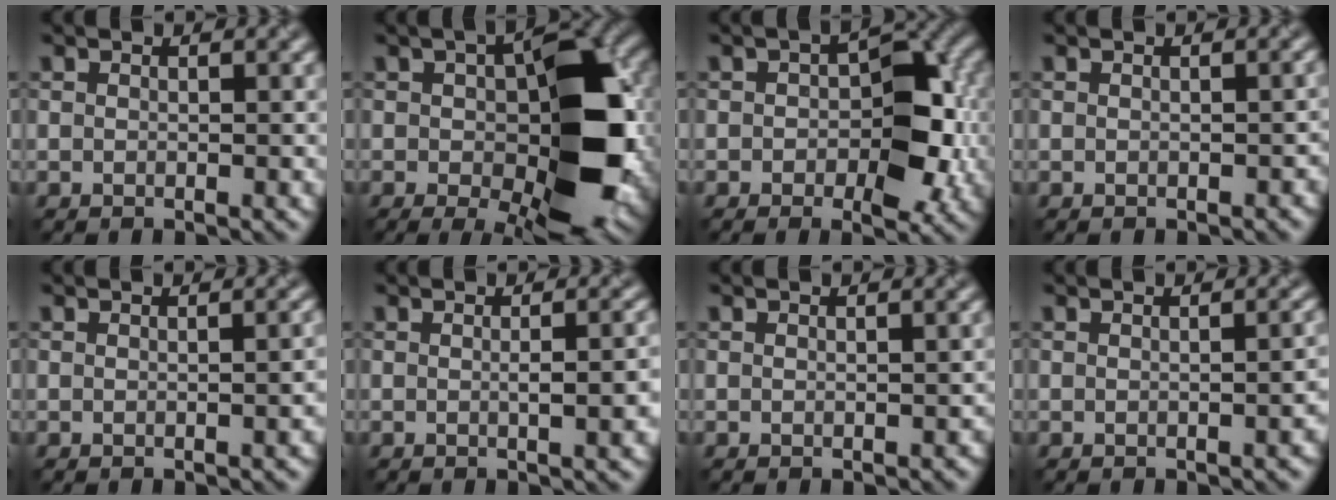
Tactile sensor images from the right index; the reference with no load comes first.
{"total": 12.3, "force": [-1.1, 5.9, 10.8], "torque": [-0.147, -0.005, -0.011]}
{"total": 7.0, "force": [-0.9, 3.9, 5.8], "torque": [-0.065, 0.003, -0.020]}
{"total": 0.9, "force": [-0.4, 0.5, 0.6], "torque": [-0.008, -0.005, -0.001]}
{"total": 1.9, "force": [-0.3, 0.9, 1.7], "torque": [-0.009, 0.003, 0.002]}
{"total": 3.7, "force": [-0.3, 1.3, 3.5], "torque": [-0.030, 0.005, 0.000]}
{"total": 0.6, "force": [-0.3, 0.4, 0.3], "torque": [-0.006, -0.004, 0.000]}
{"total": 2.3, "force": [-0.5, 1.1, 2.0], "torque": [-0.013, 0.001, -0.001]}